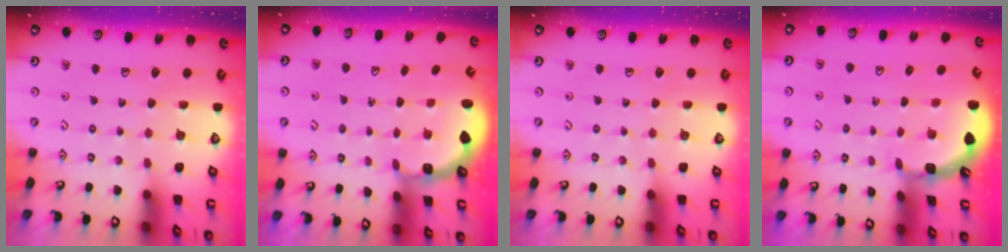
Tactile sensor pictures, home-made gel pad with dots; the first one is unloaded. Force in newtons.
{"total": 2.7, "press": 2.0, "slide": 1.7}
{"total": 0.0}
{"total": 1.6, "press": 1.6, "slide": 0.2}